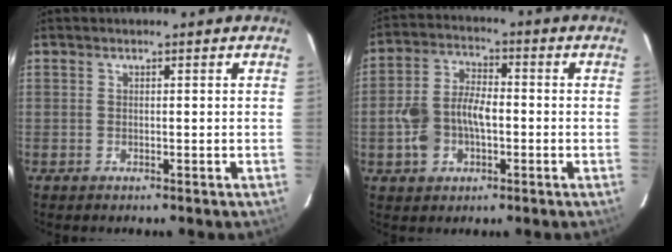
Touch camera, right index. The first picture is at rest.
{"total": 10.0, "force": [-2.3, 6.3, 7.3], "torque": [-0.157, 0.015, -0.035]}